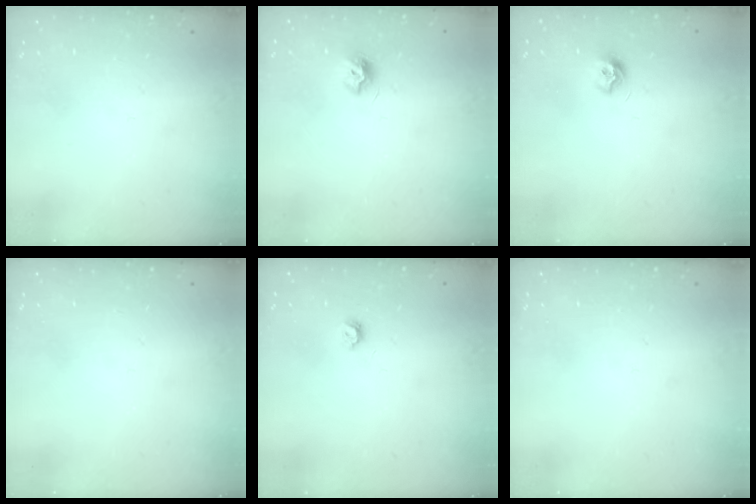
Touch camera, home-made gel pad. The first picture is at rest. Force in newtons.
{"total": 7.1, "press": 7.0, "slide": 0.3}
{"total": 7.9, "press": 7.9, "slide": 0.6}
{"total": 0.0}
{"total": 3.9, "press": 3.8, "slide": 0.7}
{"total": 0.0}